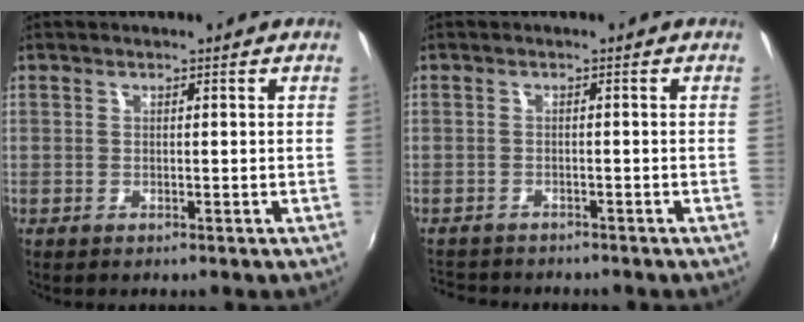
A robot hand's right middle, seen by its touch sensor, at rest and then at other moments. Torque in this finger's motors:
{"motor_torque": [0.33, -0.48, 0.02, 0.01]}